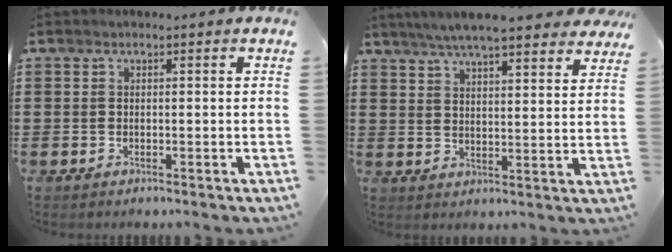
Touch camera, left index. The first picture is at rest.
{"total": 6.4, "force": [5.9, 0.2, 2.4], "torque": [-0.068, -0.021, 0.105]}